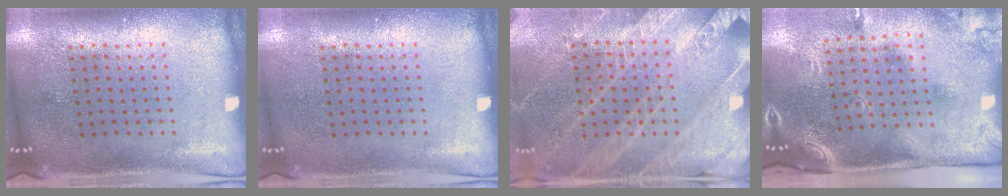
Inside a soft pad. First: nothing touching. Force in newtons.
{"total": 0.0}
{"total": 2.8, "press": 2.7, "slide": 0.7}
{"total": 2.7, "press": 1.8, "slide": 2.1}